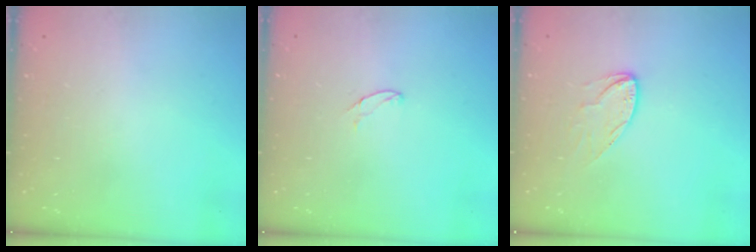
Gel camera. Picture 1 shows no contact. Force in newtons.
{"total": 4.2, "press": 4.2, "slide": 0.3}
{"total": 7.0, "press": 7.0, "slide": 0.3}